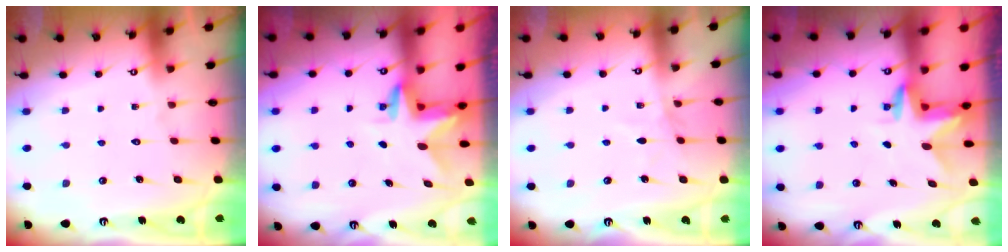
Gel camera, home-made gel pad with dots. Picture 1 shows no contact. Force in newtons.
{"total": 2.9, "press": 2.9, "slide": 0.2}
{"total": 2.6, "press": 2.6, "slide": 0.3}
{"total": 3.0, "press": 3.0, "slide": 0.2}